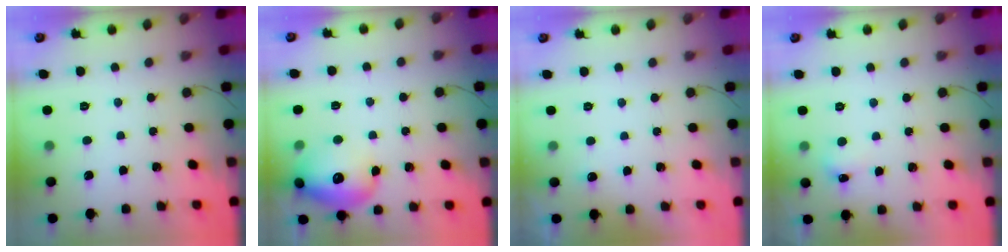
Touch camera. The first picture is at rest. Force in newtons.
{"total": 16.2, "press": 16.1, "slide": 1.7}
{"total": 2.8, "press": 2.5, "slide": 1.2}
{"total": 4.8, "press": 4.5, "slide": 1.4}